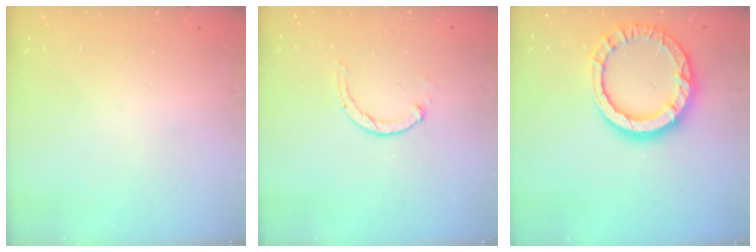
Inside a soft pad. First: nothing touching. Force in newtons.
{"total": 0.8, "press": 0.8, "slide": 0.2}
{"total": 13.5, "press": 13.5, "slide": 1.1}